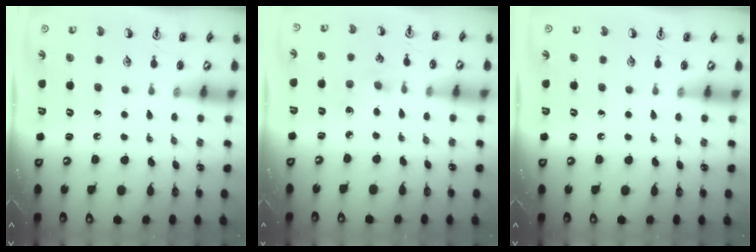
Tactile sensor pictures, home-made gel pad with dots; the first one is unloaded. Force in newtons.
{"total": 2.3, "press": 2.3, "slide": 0.4}
{"total": 0.0}